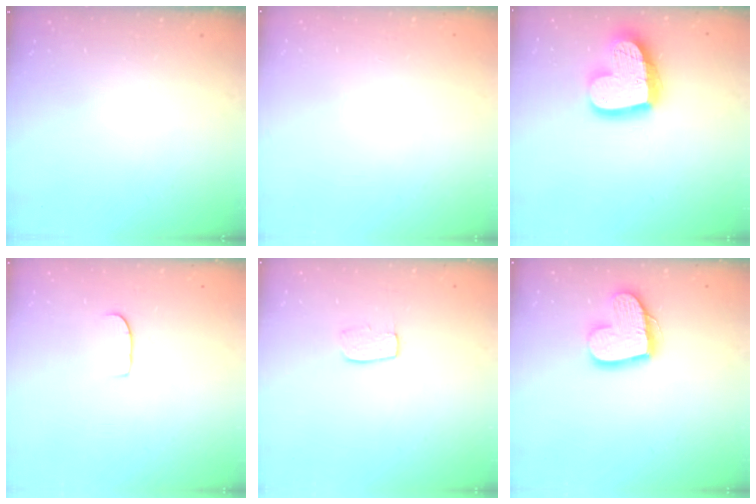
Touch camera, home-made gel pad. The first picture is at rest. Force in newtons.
{"total": 0.0}
{"total": 18.9, "press": 18.8, "slide": 1.7}
{"total": 6.1, "press": 6.1, "slide": 0.5}
{"total": 5.2, "press": 5.2, "slide": 0.3}
{"total": 14.8, "press": 14.7, "slide": 1.3}